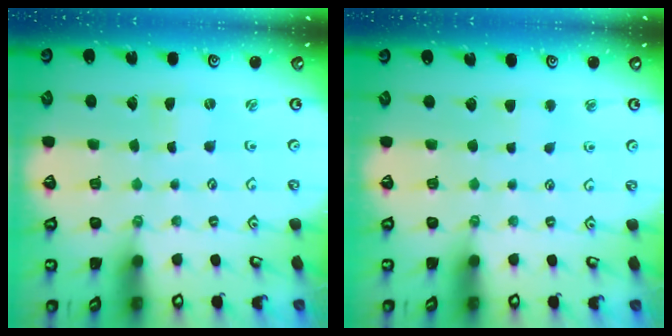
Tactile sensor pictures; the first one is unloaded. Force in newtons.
{"total": 2.4, "press": 2.4, "slide": 0.3}